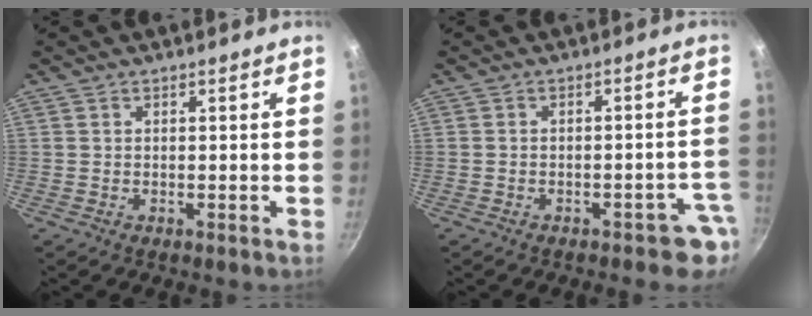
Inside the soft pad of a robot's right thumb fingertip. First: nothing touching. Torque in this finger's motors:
{"motor_torque": [1.14, 0.69, -0.05, 0.01, 0.17]}